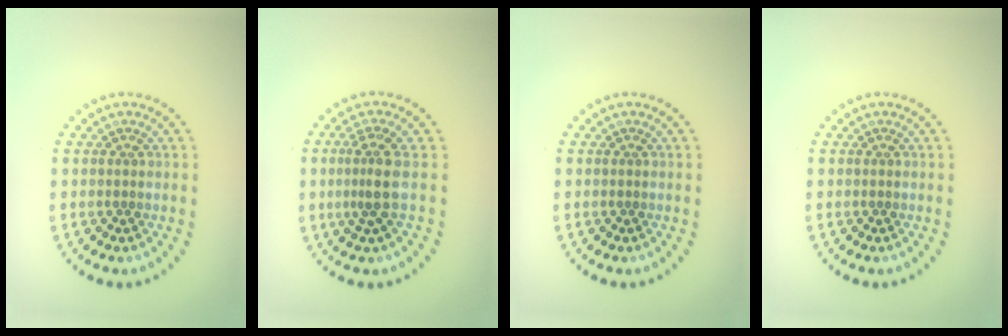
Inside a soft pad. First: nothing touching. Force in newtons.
{"total": 2.6, "press": 1.9, "slide": 1.8}
{"total": 0.0}
{"total": 0.0}